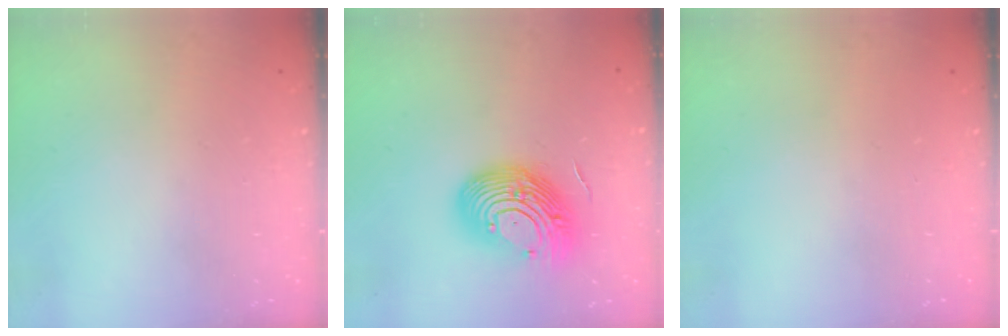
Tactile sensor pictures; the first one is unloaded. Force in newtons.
{"total": 16.3, "press": 15.8, "slide": 4.1}
{"total": 0.0}